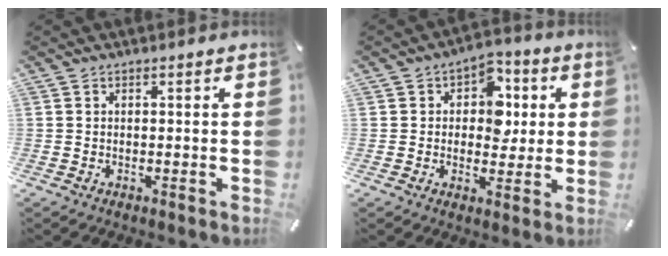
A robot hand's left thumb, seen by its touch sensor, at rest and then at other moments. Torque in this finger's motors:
{"motor_torque": [1.06, 1.74, 0.62, -0.44, 0.04]}